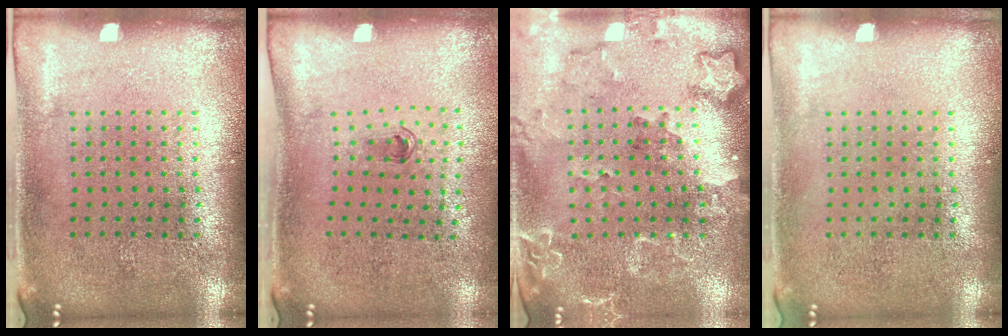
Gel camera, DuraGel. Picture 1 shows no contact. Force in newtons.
{"total": 0.6, "press": 0.3, "slide": 0.6}
{"total": 2.0, "press": 1.9, "slide": 0.5}
{"total": 0.0}